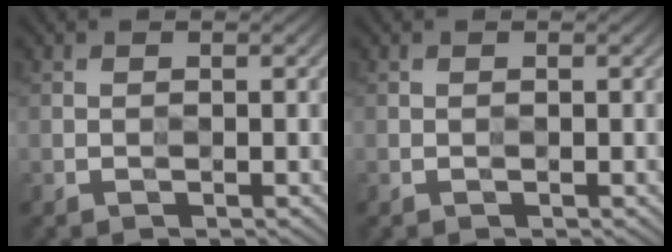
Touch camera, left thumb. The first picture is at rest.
{"total": 0.0}